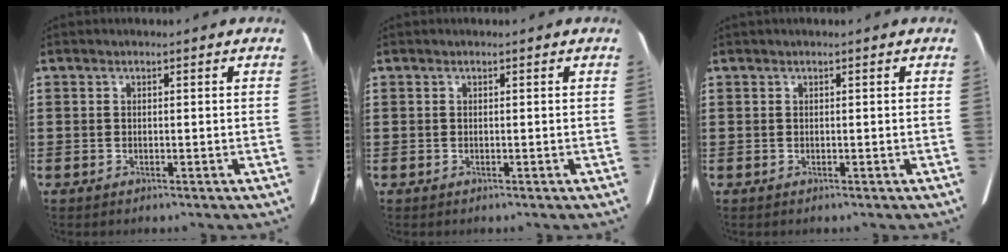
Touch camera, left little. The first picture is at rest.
{"total": 0.0}
{"total": 0.0}